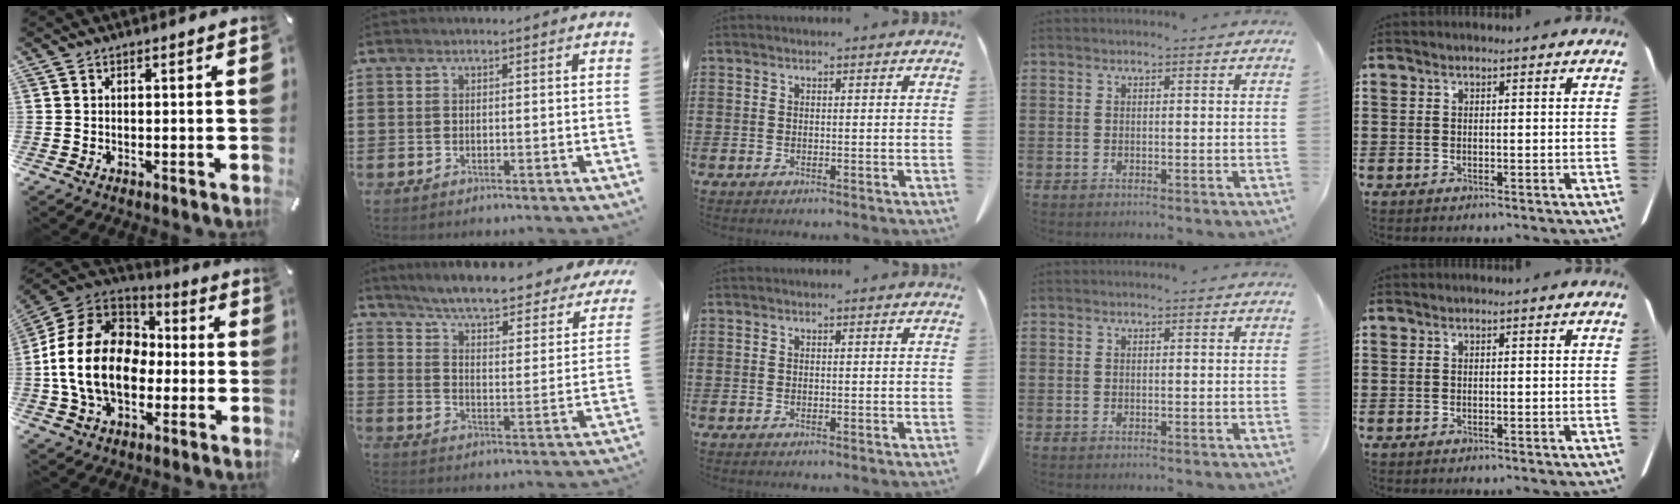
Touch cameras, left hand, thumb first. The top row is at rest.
{"thumb": {"total": 19.3, "force": [-3.1, 14.6, 12.2], "torque": [-0.248, 0.031, -0.055]}, "index": {"total": 5.4, "force": [4.8, -0.3, 2.4], "torque": [-0.068, -0.041, 0.075]}}